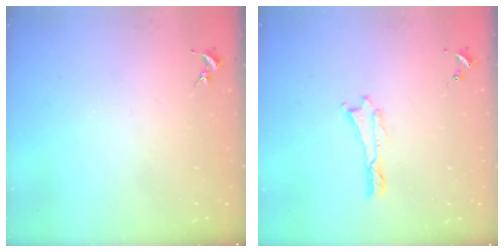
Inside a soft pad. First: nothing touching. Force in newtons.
{"total": 0.0}